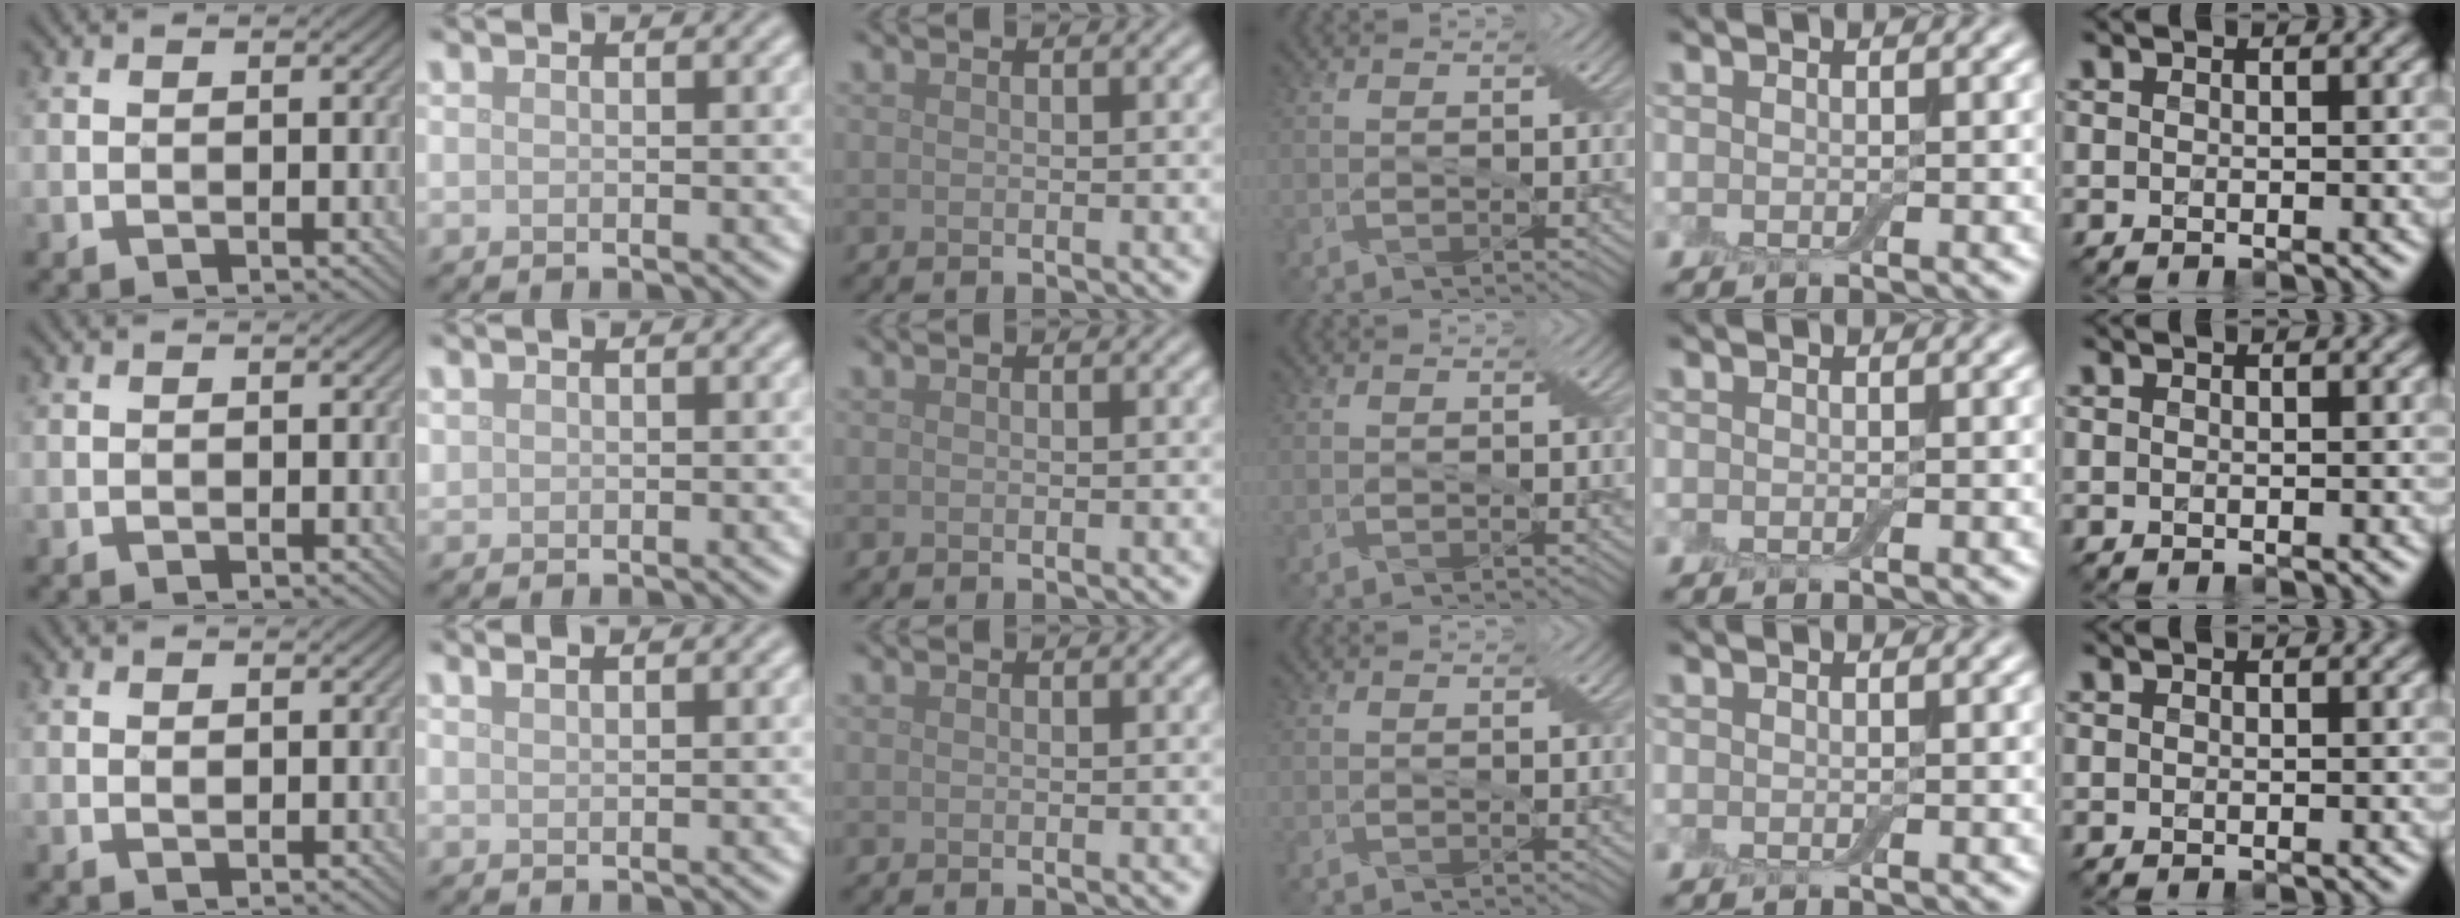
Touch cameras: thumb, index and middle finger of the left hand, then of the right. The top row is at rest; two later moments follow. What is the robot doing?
{"motion": "fold", "object": "bandage"}